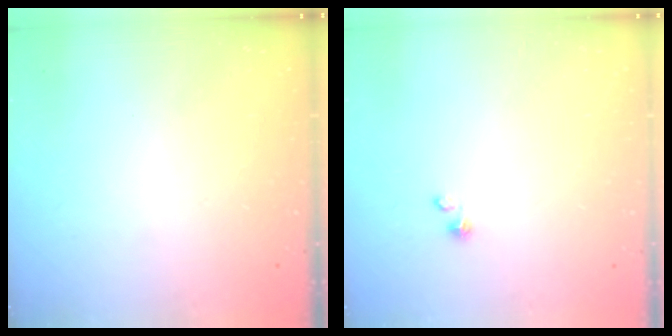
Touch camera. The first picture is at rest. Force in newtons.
{"total": 1.5, "press": 1.5, "slide": 0.0}